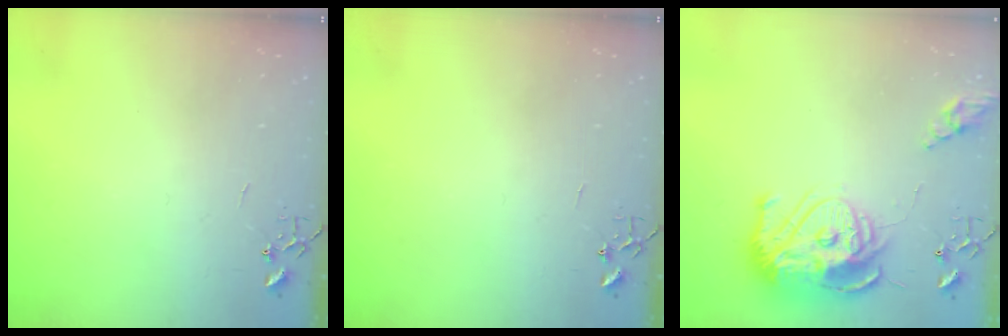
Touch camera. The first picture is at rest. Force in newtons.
{"total": 0.0}
{"total": 19.6, "press": 19.5, "slide": 2.1}